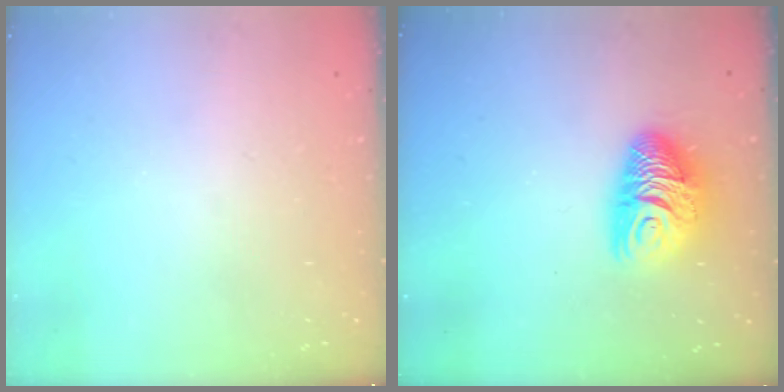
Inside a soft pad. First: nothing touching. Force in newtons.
{"total": 10.6, "press": 10.6, "slide": 0.5}